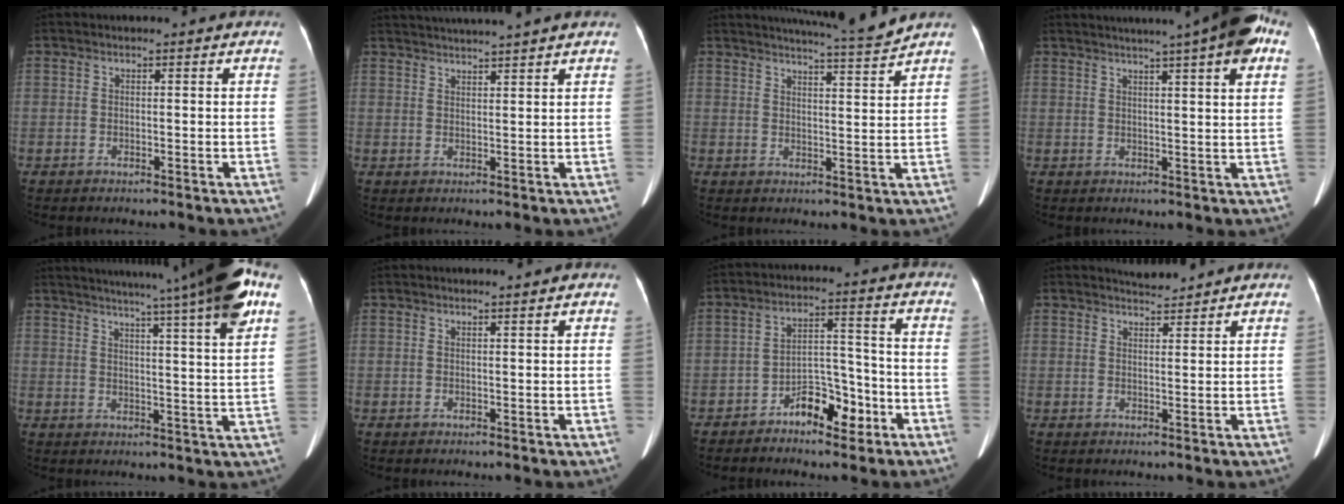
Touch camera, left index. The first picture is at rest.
{"total": 7.9, "force": [7.3, -1.2, 2.7], "torque": [-0.044, 0.028, 0.104]}
{"total": 6.6, "force": [6.3, -1.7, 1.3], "torque": [-0.031, -0.013, 0.090]}
{"total": 13.5, "force": [9.2, 0.5, 9.9], "torque": [-0.144, 0.033, 0.104]}
{"total": 20.0, "force": [15.7, -1.7, 12.2], "torque": [-0.186, -0.017, 0.196]}
{"total": 0.7, "force": [0.5, -0.2, 0.4], "torque": [-0.014, -0.001, 0.012]}
{"total": 7.6, "force": [-4.7, 3.9, 4.5], "torque": [-0.069, 0.033, -0.075]}
{"total": 2.4, "force": [2.4, 0.1, 0.1], "torque": [-0.007, 0.002, 0.043]}